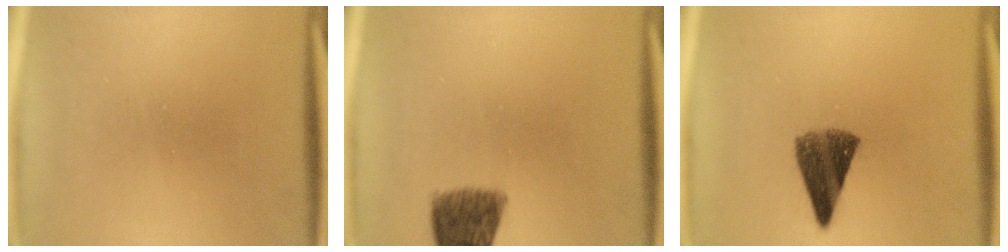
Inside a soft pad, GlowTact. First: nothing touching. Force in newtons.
{"total": 8.1}
{"total": 7.6}